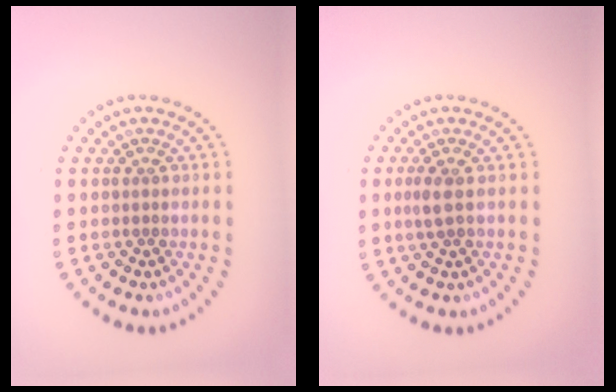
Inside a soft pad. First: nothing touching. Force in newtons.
{"total": 1.6, "press": 1.4, "slide": 0.6}